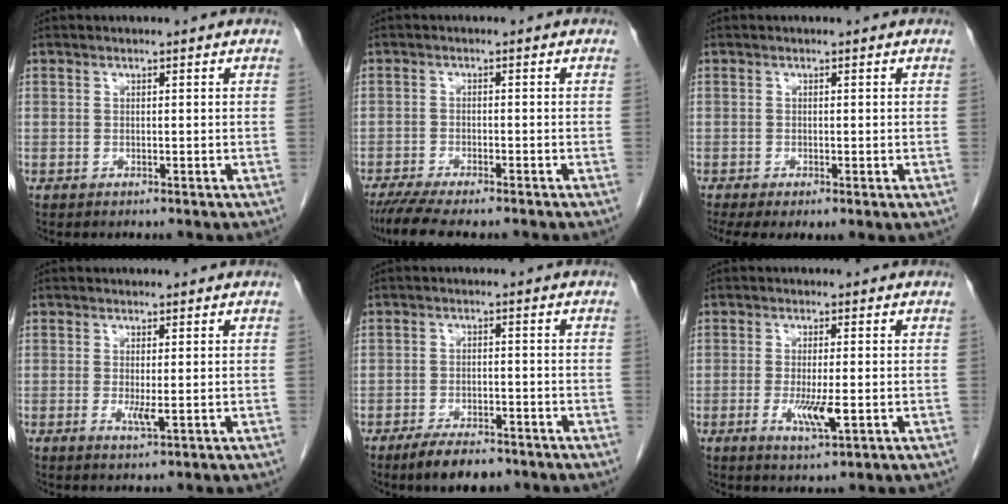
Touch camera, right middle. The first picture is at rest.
{"total": 8.2, "force": [-6.8, 1.2, 4.3], "torque": [-0.065, -0.014, -0.108]}
{"total": 4.3, "force": [-2.4, 1.5, 3.2], "torque": [-0.052, -0.015, -0.040]}
{"total": 2.0, "force": [-0.2, 0.3, 2.0], "torque": [-0.037, -0.006, 0.000]}
{"total": 6.2, "force": [-4.7, 2.1, 3.4], "torque": [-0.059, -0.003, -0.075]}
{"total": 4.7, "force": [-1.2, 0.8, 4.5], "torque": [-0.085, -0.009, -0.017]}